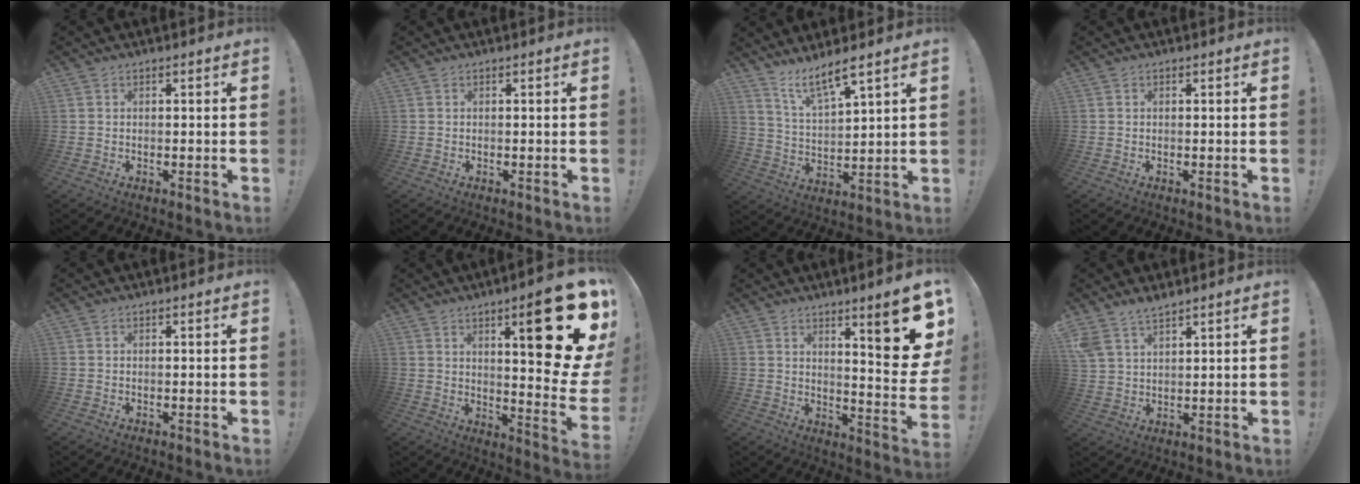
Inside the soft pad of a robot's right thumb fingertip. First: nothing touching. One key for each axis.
{"total": 0.0}
{"total": 9.2, "fx": 7.5, "fy": 1.3, "fz": 5.2, "tx": -0.089, "ty": -0.052, "tz": 0.133}
{"total": 0.0}
{"total": 0.0}
{"total": 22.7, "fx": 9.1, "fy": 5.0, "fz": 20.2, "tx": -0.256, "ty": -0.079, "tz": 0.138}
{"total": 14.6, "fx": 7.3, "fy": 2.1, "fz": 12.4, "tx": -0.162, "ty": -0.067, "tz": 0.107}
{"total": 5.9, "fx": 5.2, "fy": 1.9, "fz": 2.0, "tx": -0.044, "ty": -0.025, "tz": 0.101}